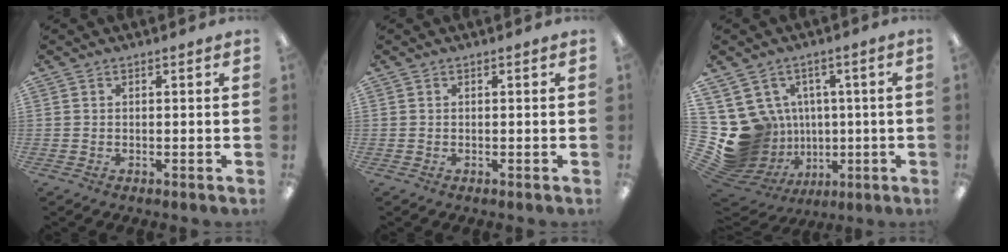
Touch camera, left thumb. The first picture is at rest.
{"total": 0.0}
{"total": 15.8, "force": [0.3, 14.8, 5.4], "torque": [-0.142, -0.027, 0.045]}